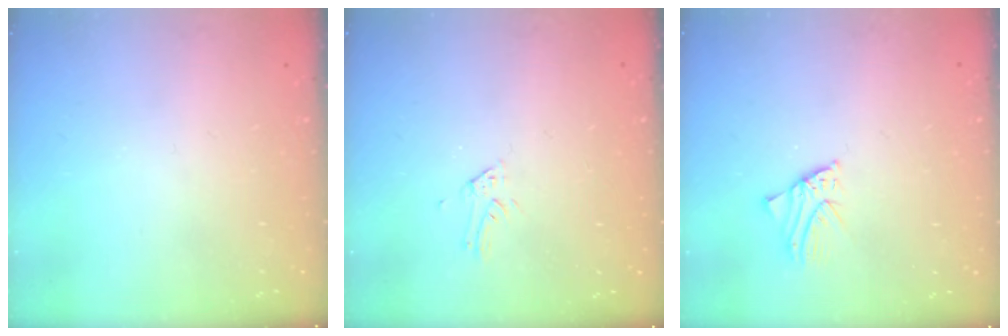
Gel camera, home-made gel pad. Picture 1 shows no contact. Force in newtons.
{"total": 2.1, "press": 2.1, "slide": 0.2}
{"total": 1.5, "press": 1.5, "slide": 0.1}